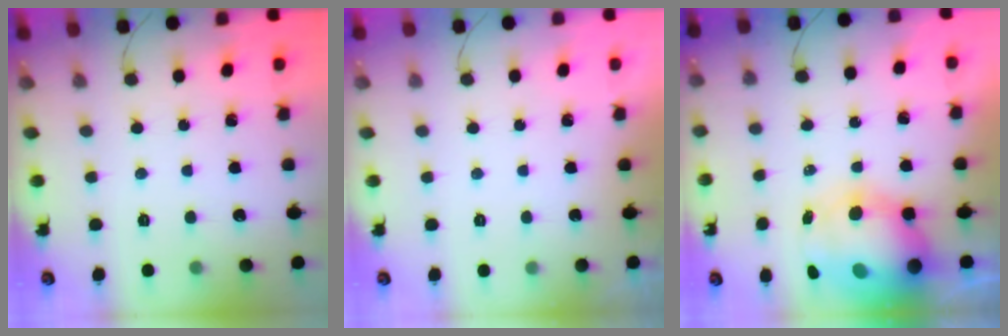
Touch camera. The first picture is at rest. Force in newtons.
{"total": 0.0}
{"total": 12.8, "press": 12.4, "slide": 3.1}